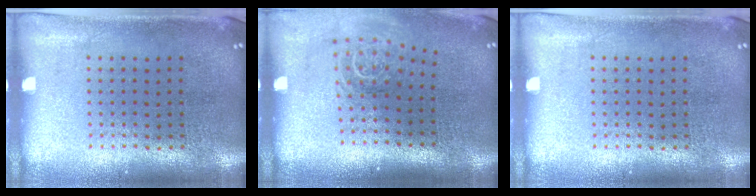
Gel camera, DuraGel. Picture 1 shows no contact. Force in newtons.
{"total": 1.7, "press": 1.1, "slide": 1.3}
{"total": 0.0}